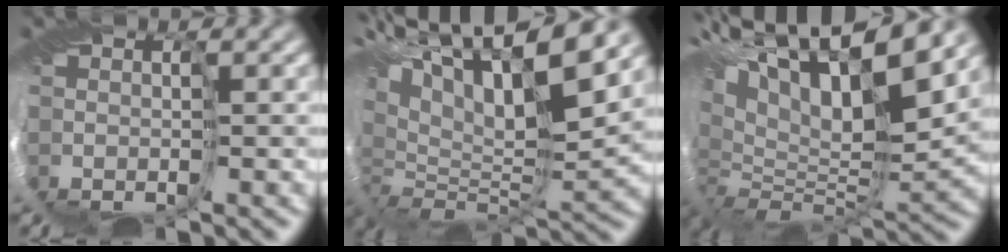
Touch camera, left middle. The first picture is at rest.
{"total": 13.4, "force": [7.8, 4.5, 9.9], "torque": [-0.217, 0.034, 0.135]}
{"total": 14.2, "force": [7.9, 5.8, 10.3], "torque": [-0.226, 0.029, 0.143]}